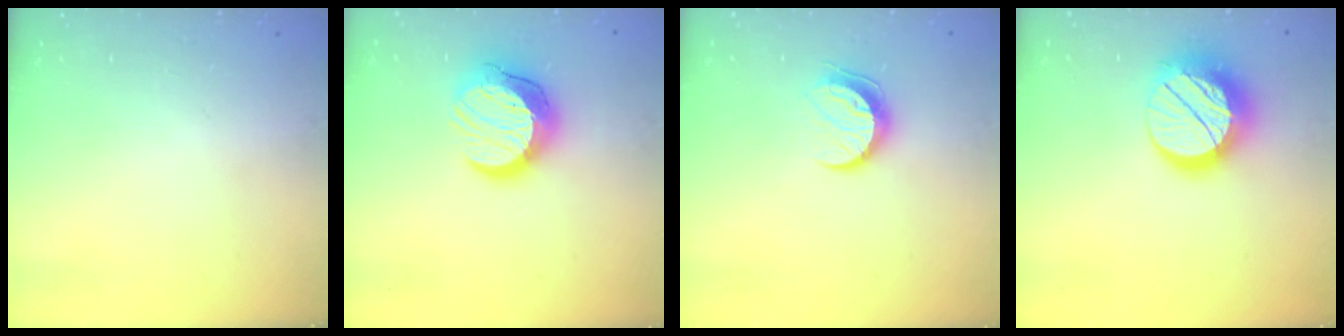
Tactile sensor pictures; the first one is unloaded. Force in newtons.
{"total": 13.6, "press": 13.5, "slide": 1.0}
{"total": 9.0, "press": 9.0, "slide": 0.8}
{"total": 15.1, "press": 15.1, "slide": 1.3}